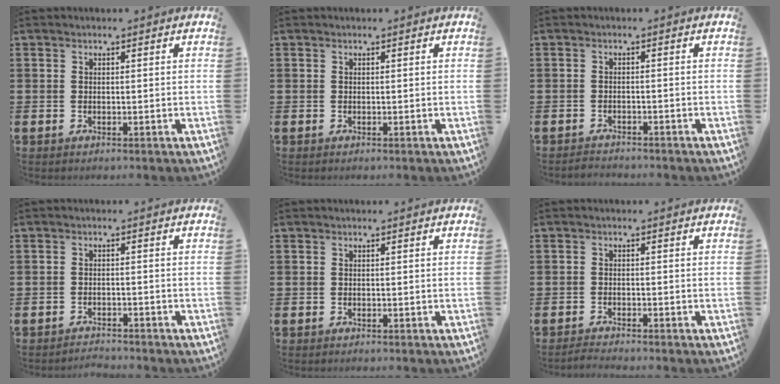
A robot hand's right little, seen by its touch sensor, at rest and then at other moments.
{"total": 0.0}
{"total": 1.2, "force": [-1.1, 0.0, -0.1], "torque": [-0.002, 0.003, -0.024]}
{"total": 1.6, "force": [-1.6, -0.1, -0.2], "torque": [-0.001, 0.005, -0.034]}
{"total": 0.0}
{"total": 1.2, "force": [-1.1, -0.1, 0.3], "torque": [-0.007, 0.001, -0.022]}